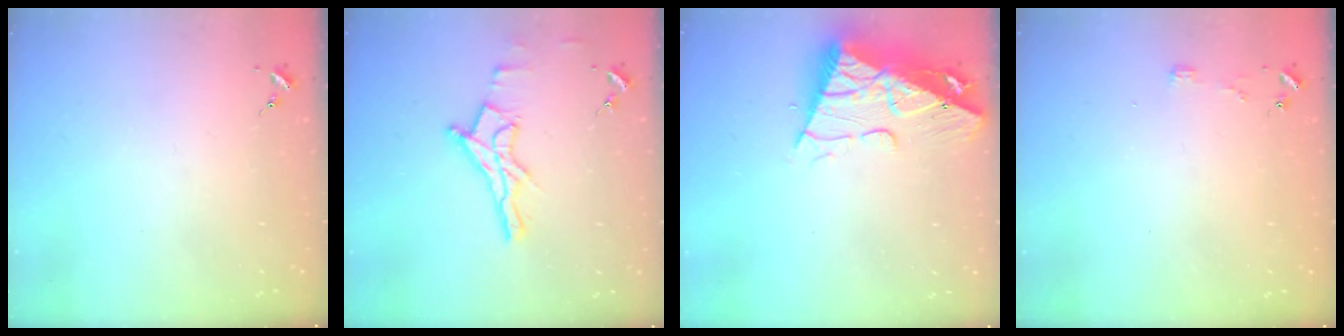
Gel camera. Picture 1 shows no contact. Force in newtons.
{"total": 11.1, "press": 11.1, "slide": 0.5}
{"total": 14.2, "press": 14.1, "slide": 1.5}
{"total": 2.8, "press": 2.8, "slide": 0.2}